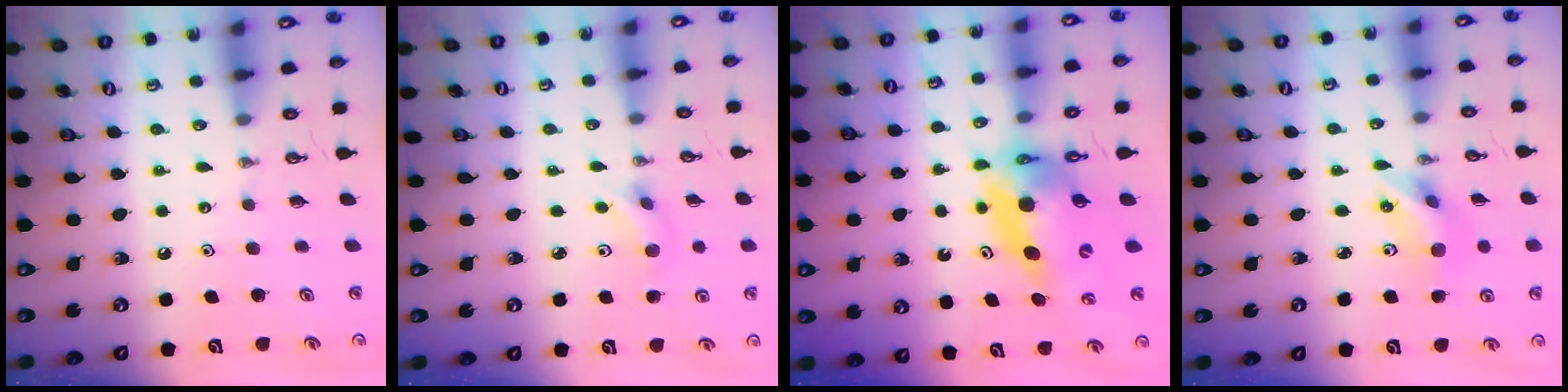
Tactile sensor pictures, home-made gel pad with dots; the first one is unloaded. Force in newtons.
{"total": 4.8, "press": 4.7, "slide": 1.0}
{"total": 11.6, "press": 11.6, "slide": 1.1}
{"total": 7.6, "press": 7.1, "slide": 2.9}